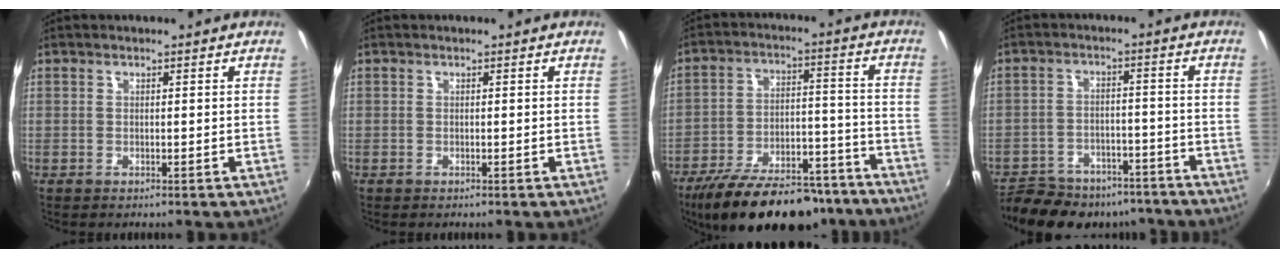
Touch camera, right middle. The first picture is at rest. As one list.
[{"total": 0.0}, {"total": 24.7, "force": [-19.8, 9.0, 11.6], "torque": [-0.212, -0.001, -0.274]}, {"total": 17.7, "force": [-14.5, 7.7, 6.7], "torque": [-0.152, 0.008, -0.193]}]